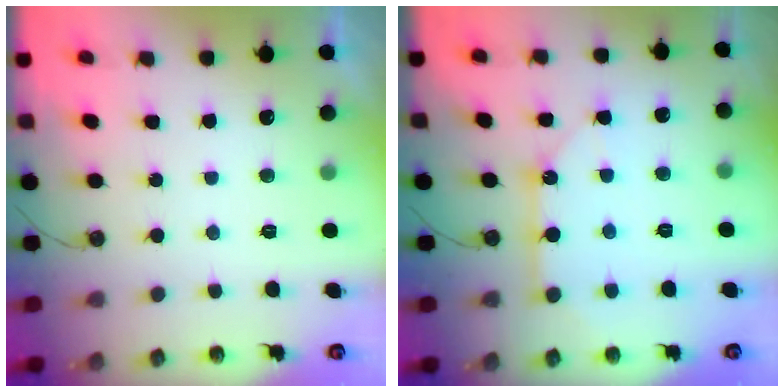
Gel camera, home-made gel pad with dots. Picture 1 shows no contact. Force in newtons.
{"total": 10.1, "press": 10.0, "slide": 1.1}